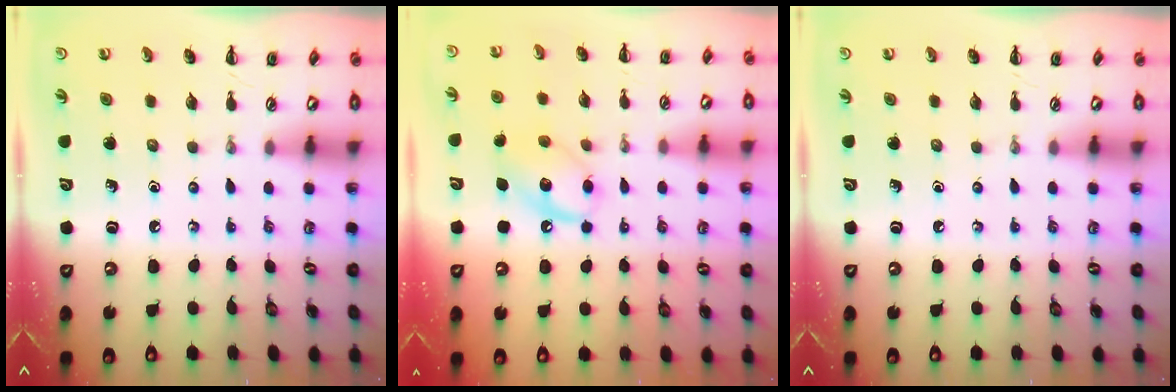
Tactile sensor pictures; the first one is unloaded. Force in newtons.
{"total": 11.7, "press": 11.6, "slide": 1.5}
{"total": 0.0}